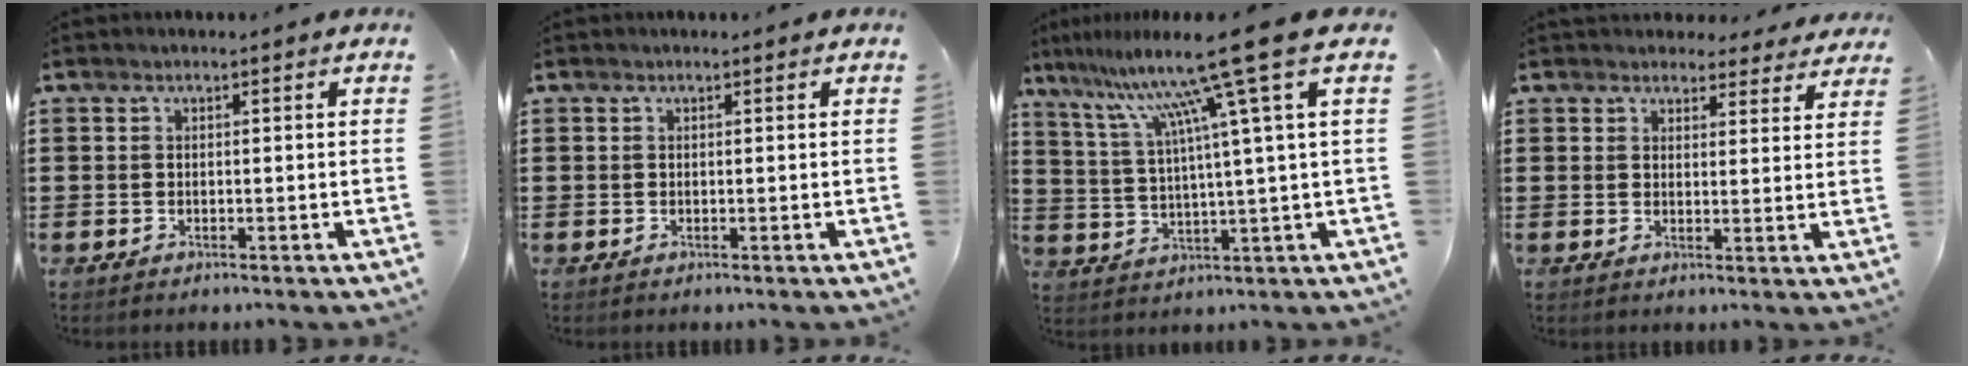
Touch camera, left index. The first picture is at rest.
{"total": 0.0}
{"total": 13.9, "force": [7.7, -1.5, 11.4], "torque": [-0.242, -0.036, 0.108]}
{"total": 3.9, "force": [3.7, 1.1, 0.5], "torque": [-0.005, -0.015, 0.067]}